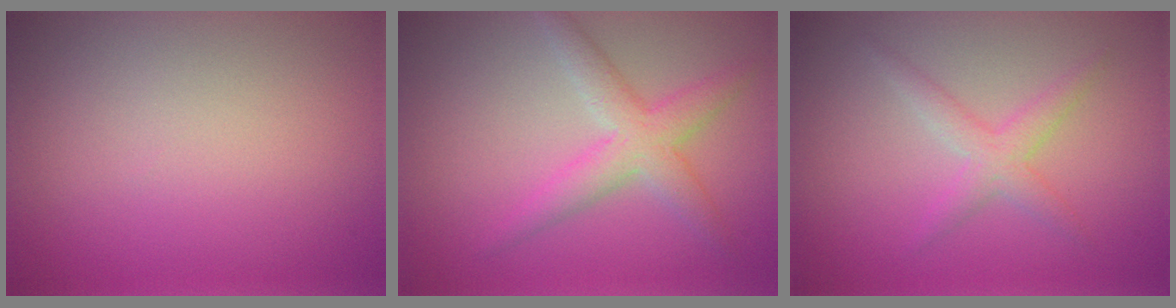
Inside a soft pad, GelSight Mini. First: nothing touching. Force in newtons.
{"total": 3.7, "press": 3.7, "slide": 0.1}
{"total": 2.2, "press": 2.2, "slide": 0.1}